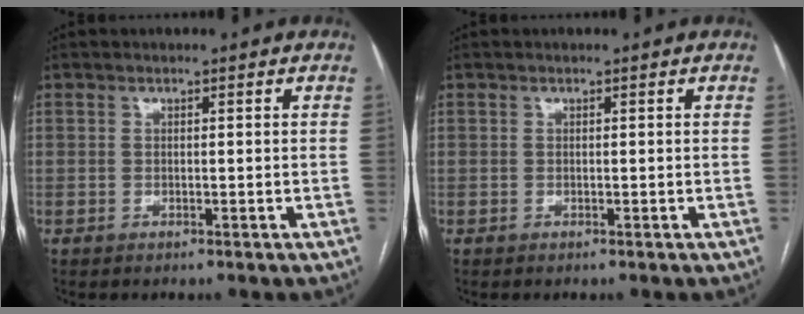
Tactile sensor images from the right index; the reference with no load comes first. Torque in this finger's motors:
{"motor_torque": [0.00, 0.00, 0.00, 0.00]}